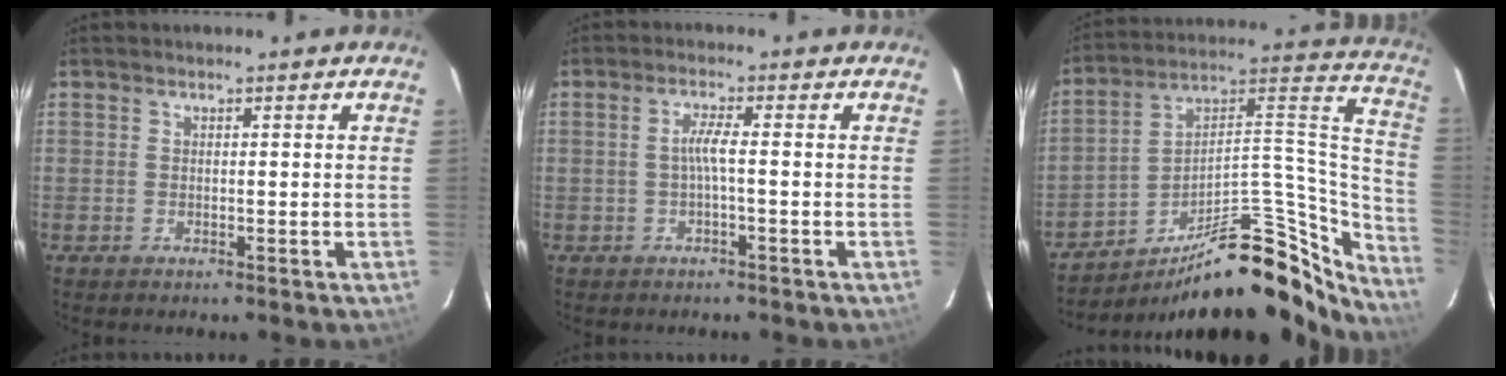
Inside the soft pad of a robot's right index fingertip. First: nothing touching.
{"total": 2.5, "force": [-0.7, -0.4, 2.3], "torque": [-0.048, 0.003, -0.013]}
{"total": 28.7, "force": [-22.5, 8.9, 15.5], "torque": [-0.182, 0.053, -0.325]}